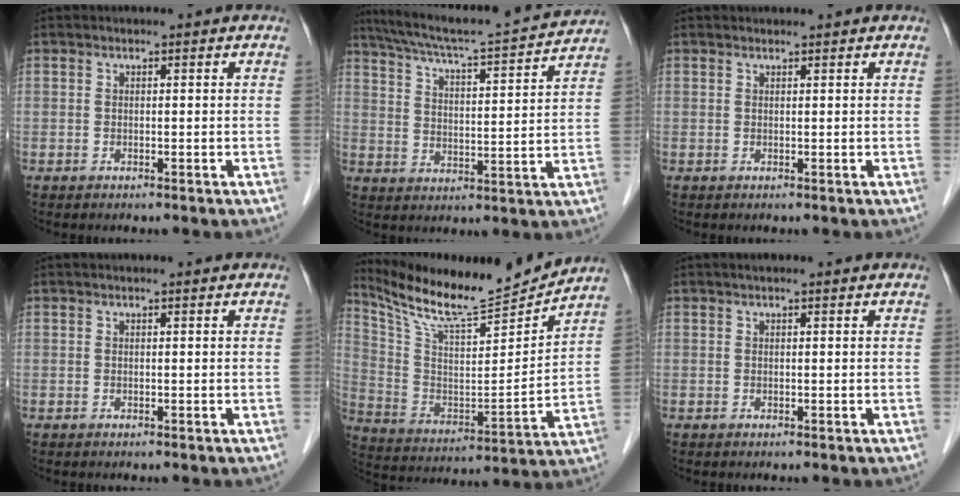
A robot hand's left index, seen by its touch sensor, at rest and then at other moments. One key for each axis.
{"total": 17.7, "fx": 16.3, "fy": -0.2, "fz": 6.7, "tx": -0.124, "ty": -0.002, "tz": 0.237}
{"total": 1.4, "fx": 1.4, "fy": 0.0, "fz": 0.2, "tx": -0.007, "ty": 0.013, "tz": 0.023}
{"total": 1.3, "fx": 1.1, "fy": 0.0, "fz": 0.6, "tx": -0.009, "ty": 0.015, "tz": 0.018}
{"total": 17.5, "fx": 16.2, "fy": 0.6, "fz": 6.6, "tx": -0.136, "ty": -0.019, "tz": 0.278}
{"total": 1.9, "fx": 1.5, "fy": 0.2, "fz": 1.1, "tx": -0.014, "ty": 0.022, "tz": 0.022}